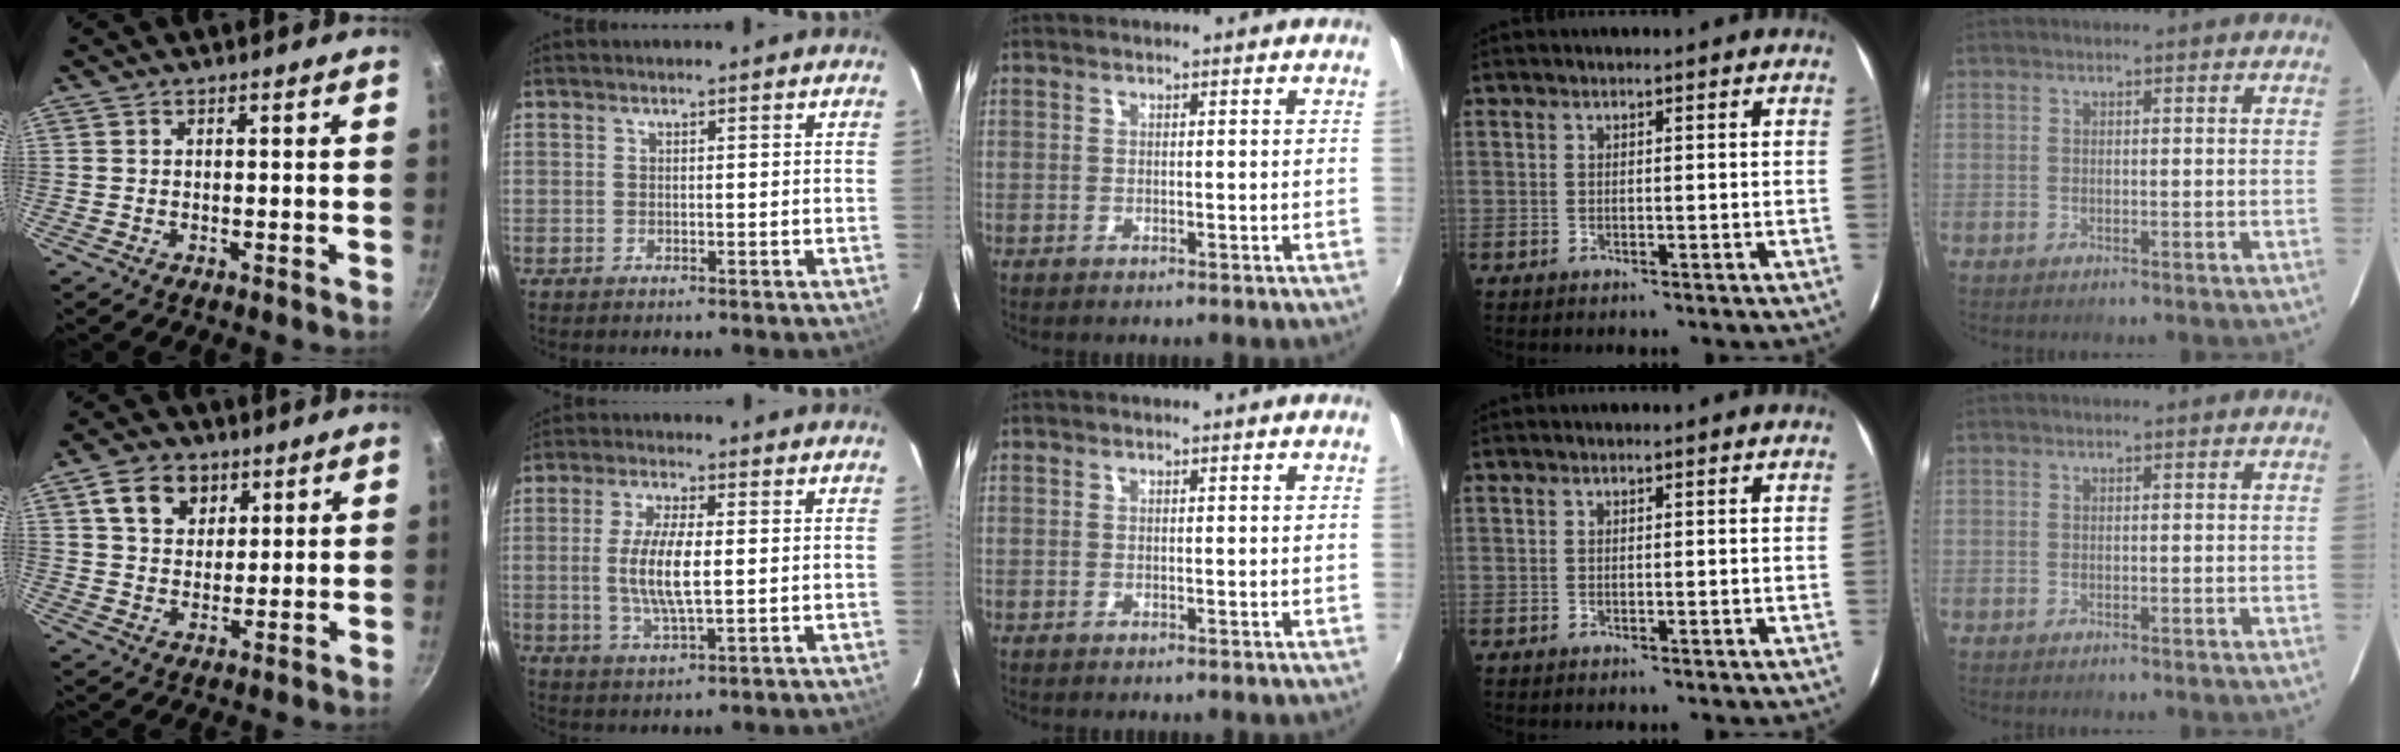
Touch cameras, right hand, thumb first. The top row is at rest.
{"thumb": {"total": 8.3, "force": [3.7, 6.2, 4.1], "torque": [-0.044, -0.006, 0.062]}, "index": {"total": 8.6, "force": [0.0, 2.4, 8.3], "torque": [-0.165, -0.005, 0.001]}}